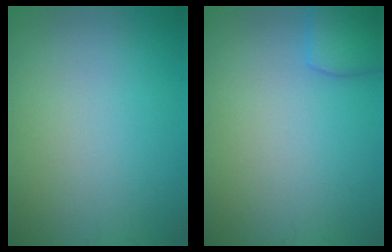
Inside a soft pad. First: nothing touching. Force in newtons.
{"total": 2.7, "press": 2.7, "slide": 0.1}